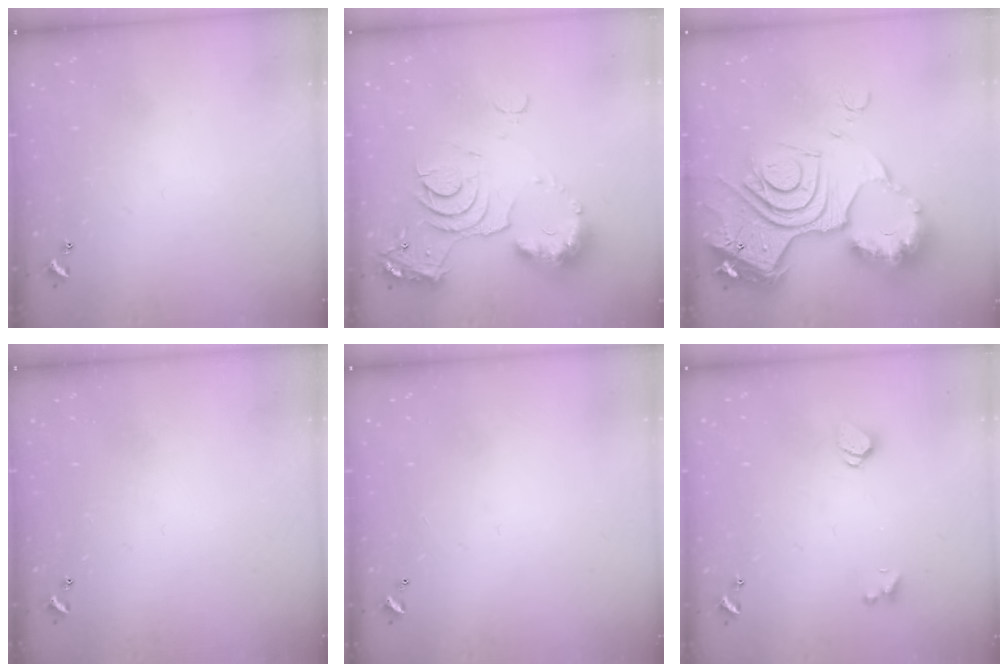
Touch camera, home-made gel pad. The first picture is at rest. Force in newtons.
{"total": 11.5, "press": 11.4, "slide": 1.3}
{"total": 25.1, "press": 24.9, "slide": 2.7}
{"total": 0.0}
{"total": 3.0, "press": 3.0, "slide": 0.1}
{"total": 1.7, "press": 1.6, "slide": 0.5}